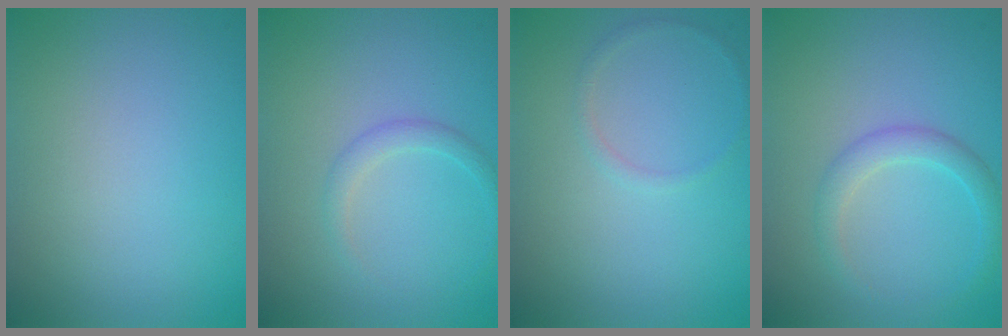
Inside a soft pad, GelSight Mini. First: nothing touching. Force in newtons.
{"total": 1.4, "press": 1.4, "slide": 0.1}
{"total": 0.8, "press": 0.8, "slide": 0.1}
{"total": 2.2, "press": 2.2, "slide": 0.1}